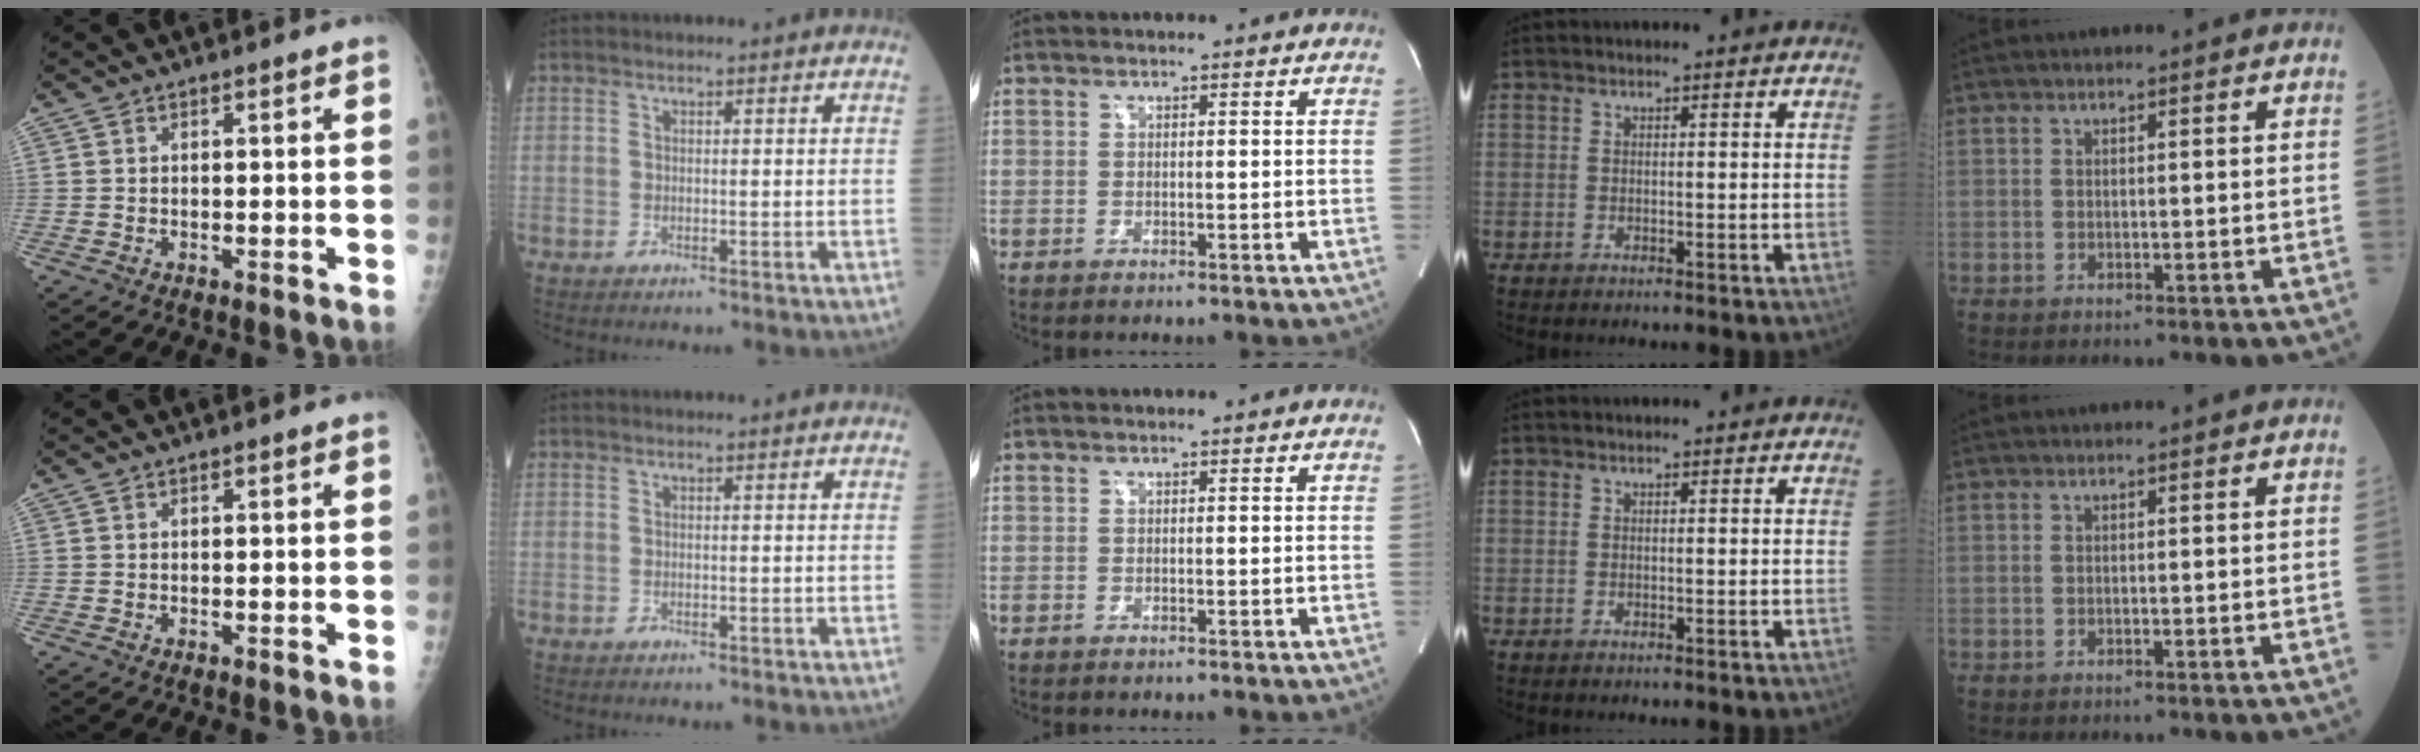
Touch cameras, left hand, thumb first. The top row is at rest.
{}